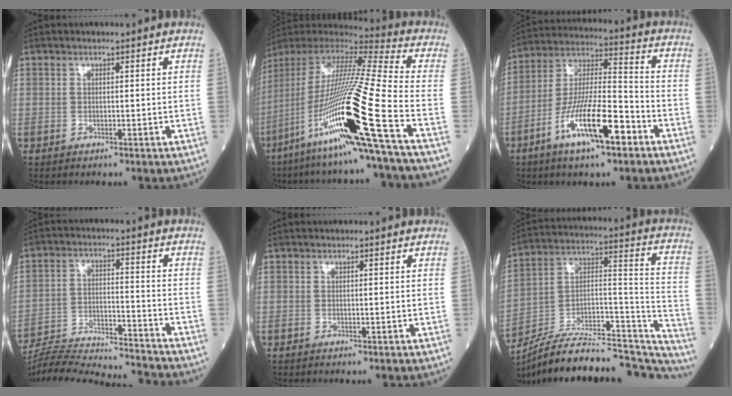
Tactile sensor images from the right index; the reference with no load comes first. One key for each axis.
{"total": 25.7, "fx": -11.0, "fy": -1.0, "fz": 23.3, "tx": -0.449, "ty": -0.050, "tz": -0.208}
{"total": 14.5, "fx": -7.0, "fy": 2.8, "fz": 12.4, "tx": -0.238, "ty": -0.007, "tz": -0.127}
{"total": 19.7, "fx": -18.9, "fy": -0.3, "fz": 5.4, "tx": -0.114, "ty": -0.013, "tz": -0.296}
{"total": 0.0}
{"total": 32.3, "fx": -28.9, "fy": 6.7, "fz": 12.7, "tx": -0.155, "ty": 0.018, "tz": -0.421}